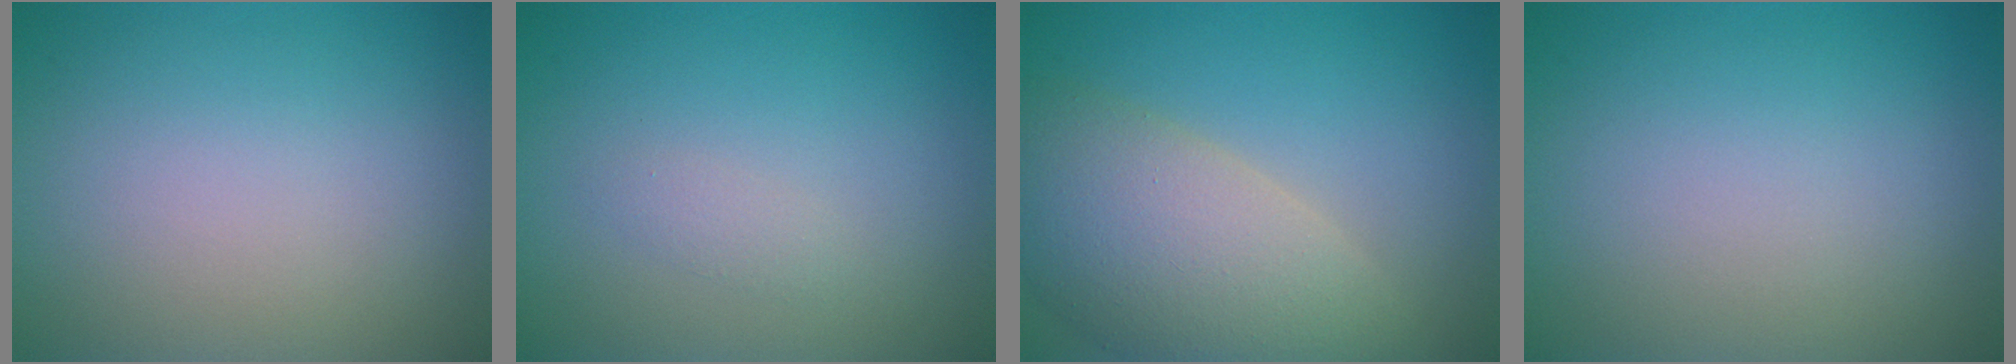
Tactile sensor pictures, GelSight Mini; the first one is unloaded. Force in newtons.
{"total": 0.8, "press": 0.8, "slide": 0.0}
{"total": 8.8, "press": 8.7, "slide": 1.0}
{"total": 0.0}